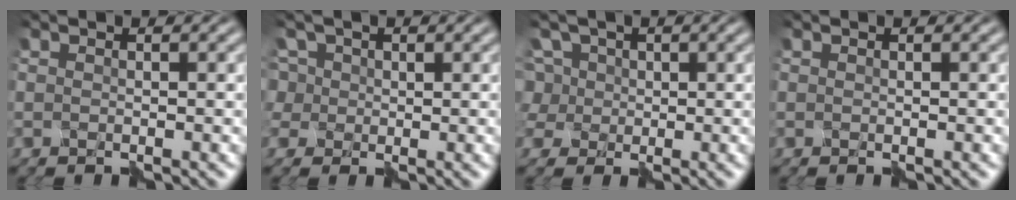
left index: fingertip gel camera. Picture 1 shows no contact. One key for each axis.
{"total": 3.7, "fx": 1.4, "fy": 3.3, "fz": 1.0, "tx": -0.010, "ty": 0.028, "tz": 0.010}
{"total": 4.8, "fx": 1.2, "fy": 4.4, "fz": 1.4, "tx": -0.029, "ty": 0.037, "tz": 0.012}
{"total": 0.0}